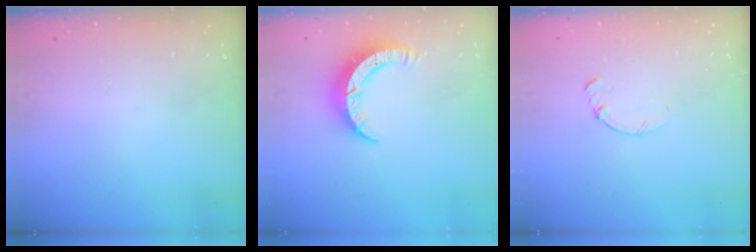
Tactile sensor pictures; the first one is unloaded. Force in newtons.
{"total": 7.1, "press": 7.1, "slide": 0.4}
{"total": 0.0}